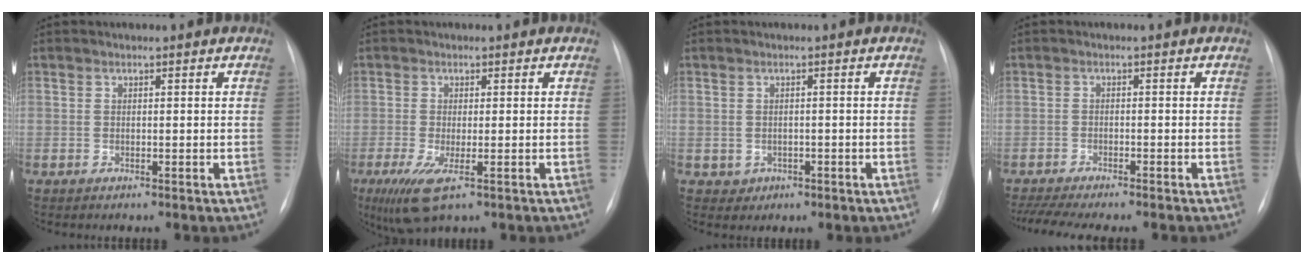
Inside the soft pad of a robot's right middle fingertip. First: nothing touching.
{"total": 5.7, "force": [-2.5, 1.4, 4.9], "torque": [-0.095, -0.018, -0.041]}
{"total": 1.8, "force": [-0.4, 1.7, 0.4], "torque": [-0.005, 0.006, 0.003]}
{"total": 10.3, "force": [-8.8, 0.9, 5.2], "torque": [-0.071, -0.005, -0.130]}